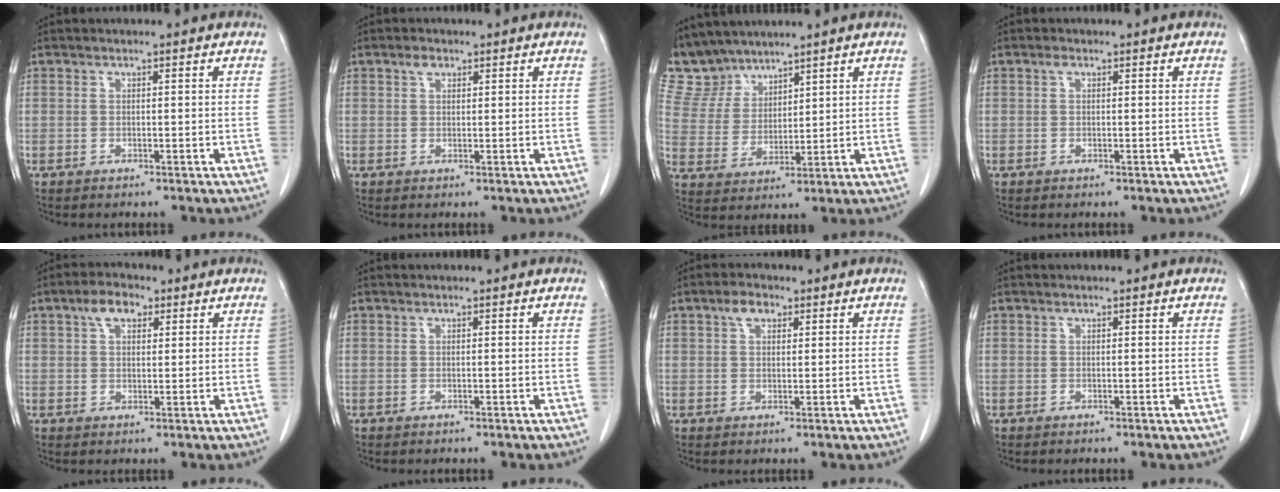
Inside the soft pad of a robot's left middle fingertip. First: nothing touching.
{"total": 1.5, "force": [0.9, 0.9, 0.8], "torque": [-0.014, 0.005, 0.016]}
{"total": 7.3, "force": [6.9, 2.5, 0.2], "torque": [-0.017, 0.009, 0.155]}
{"total": 0.7, "force": [0.3, 0.4, 0.5], "torque": [-0.008, 0.005, 0.005]}
{"total": 4.4, "force": [2.3, 2.3, 3.0], "torque": [-0.059, 0.017, 0.041]}
{"total": 0.0}
{"total": 3.0, "force": [1.6, 1.7, 1.9], "torque": [-0.038, 0.010, 0.030]}
{"total": 0.0}